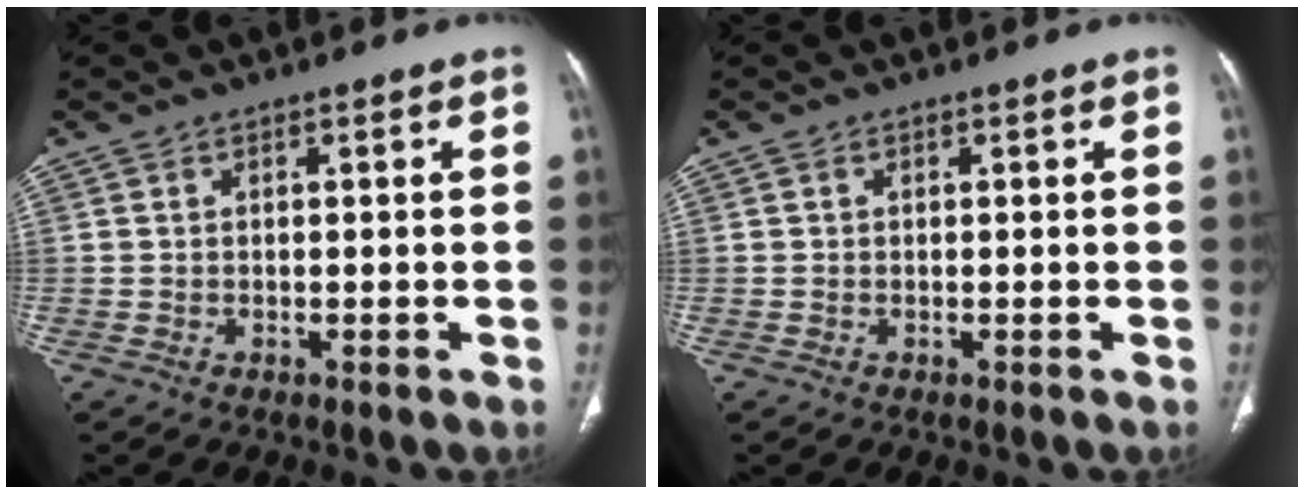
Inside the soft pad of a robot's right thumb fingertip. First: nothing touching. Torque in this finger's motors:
{"motor_torque": [-0.14, 0.11, -0.21, 0.15, 0.02]}